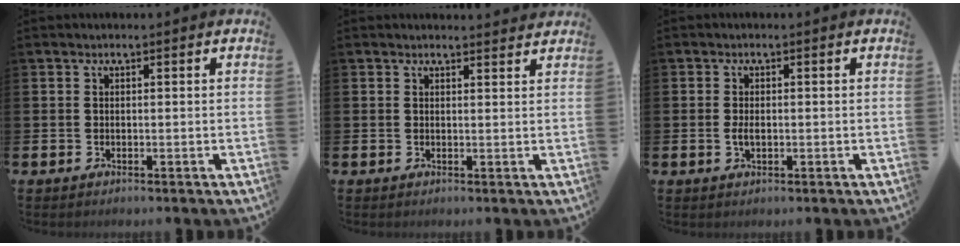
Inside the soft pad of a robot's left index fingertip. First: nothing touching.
{"total": 1.5, "force": [1.5, 0.2, 0.0], "torque": [0.007, -0.008, 0.025]}
{"total": 1.7, "force": [-0.1, 0.9, 1.4], "torque": [-0.028, 0.004, -0.004]}